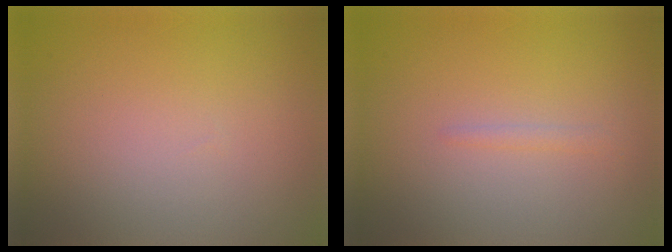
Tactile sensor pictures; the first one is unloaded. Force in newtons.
{"total": 0.8, "press": 0.7, "slide": 0.1}